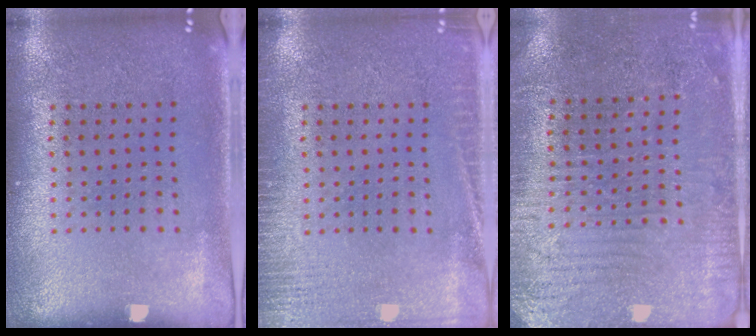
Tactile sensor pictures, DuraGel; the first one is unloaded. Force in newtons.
{"total": 2.7, "press": 2.7, "slide": 0.5}
{"total": 2.9, "press": 2.8, "slide": 0.6}